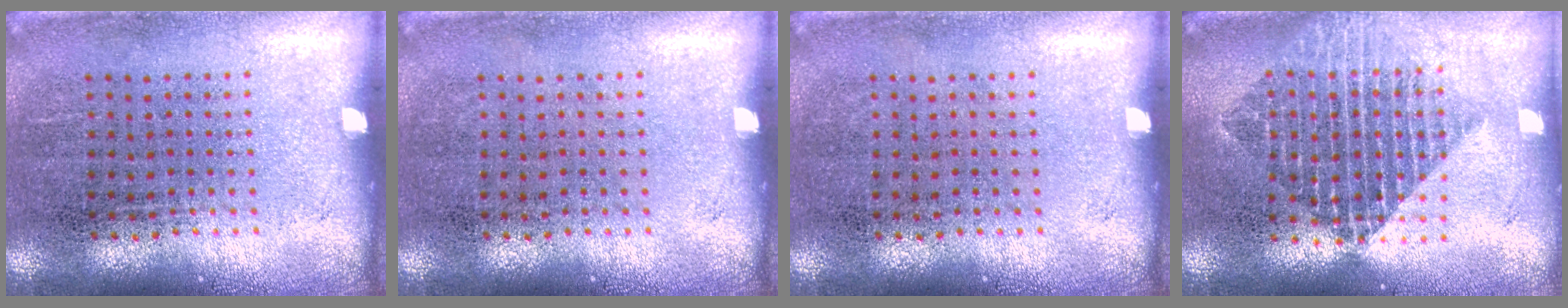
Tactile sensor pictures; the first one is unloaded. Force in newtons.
{"total": 0.0}
{"total": 0.0}
{"total": 2.0, "press": 1.6, "slide": 1.1}